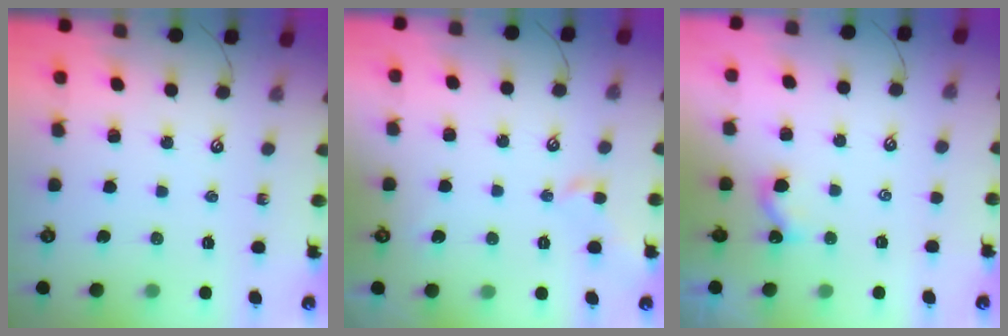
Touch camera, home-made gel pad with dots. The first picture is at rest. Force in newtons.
{"total": 1.1, "press": 1.0, "slide": 0.5}
{"total": 3.4, "press": 3.4, "slide": 0.2}